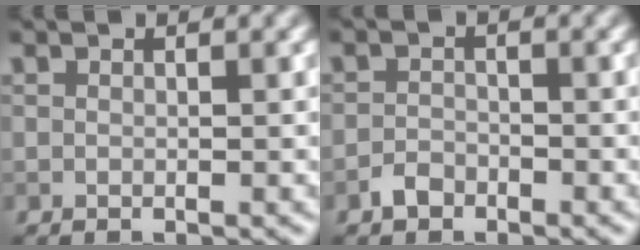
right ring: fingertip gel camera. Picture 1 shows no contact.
{"total": 1.6, "force": [-1.3, 0.9, 0.4], "torque": [-0.005, 0.002, -0.026]}